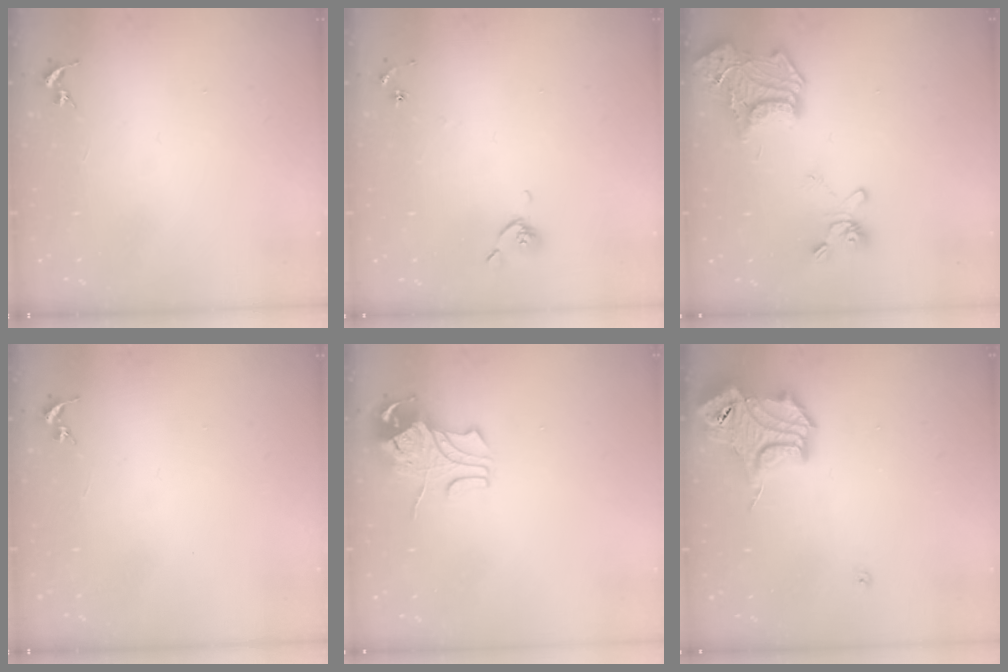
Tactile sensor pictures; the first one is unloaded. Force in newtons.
{"total": 4.4, "press": 4.3, "slide": 0.8}
{"total": 19.7, "press": 19.6, "slide": 1.9}
{"total": 0.0}
{"total": 9.4, "press": 9.4, "slide": 1.1}
{"total": 18.1, "press": 17.9, "slide": 2.0}